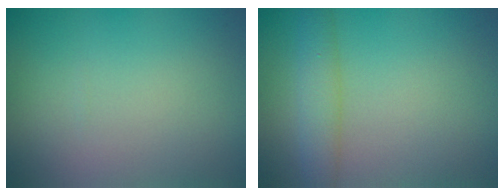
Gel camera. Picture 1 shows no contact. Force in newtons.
{"total": 3.0, "press": 3.0, "slide": 0.2}